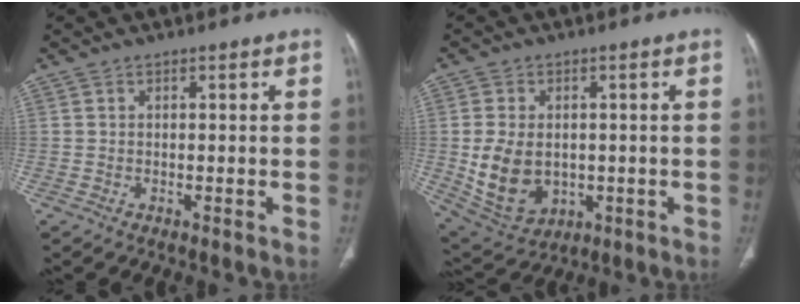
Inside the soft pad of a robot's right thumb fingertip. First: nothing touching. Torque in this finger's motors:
{"motor_torque": [-0.32, 0.92, 0.62, 0.84, 0.33]}